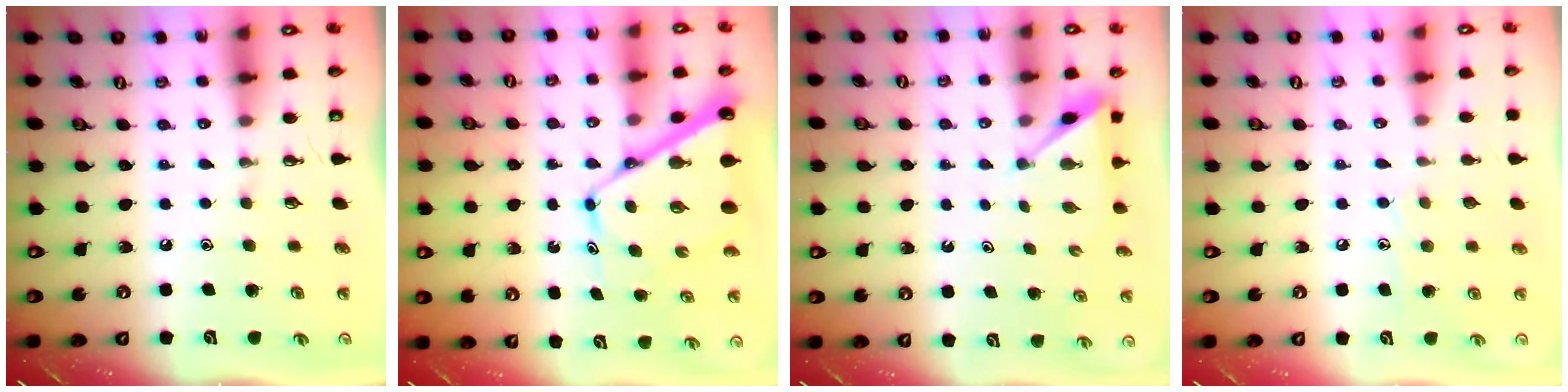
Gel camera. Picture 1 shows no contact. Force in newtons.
{"total": 11.7, "press": 11.6, "slide": 1.0}
{"total": 2.7, "press": 2.7, "slide": 0.3}
{"total": 5.8, "press": 5.8, "slide": 0.5}